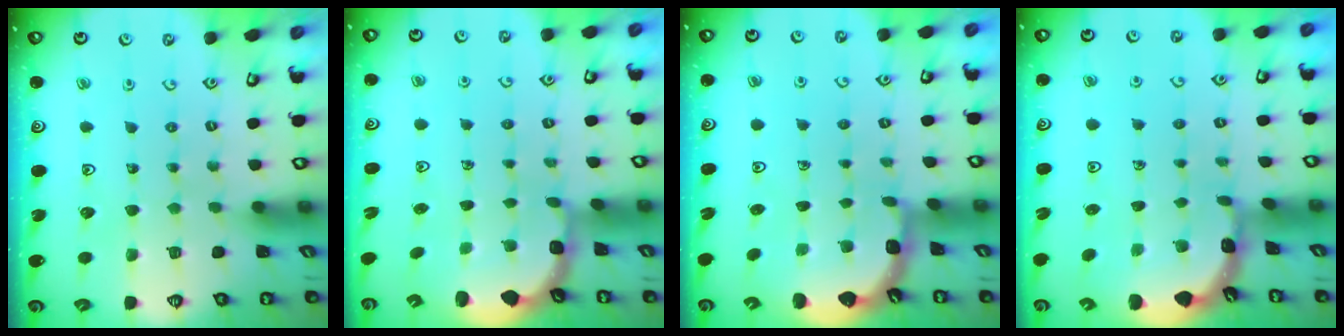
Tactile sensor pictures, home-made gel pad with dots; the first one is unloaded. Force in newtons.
{"total": 2.9, "press": 1.7, "slide": 2.3}
{"total": 1.9, "press": 1.9, "slide": 0.2}
{"total": 1.6, "press": 1.6, "slide": 0.2}